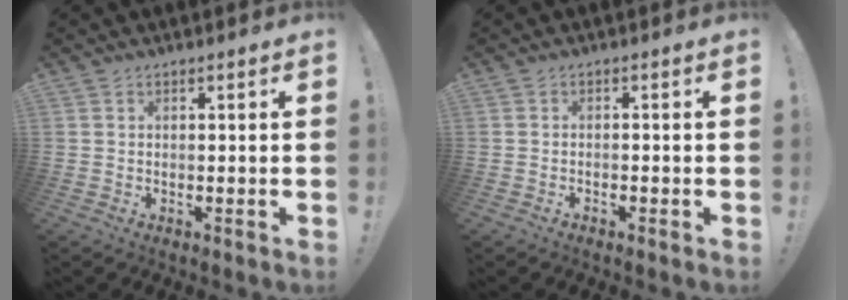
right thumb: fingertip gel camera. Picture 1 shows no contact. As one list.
[{"total": 1.1, "force": [-1.1, 0.1, 0.2], "torque": [-0.010, 0.003, -0.017]}]